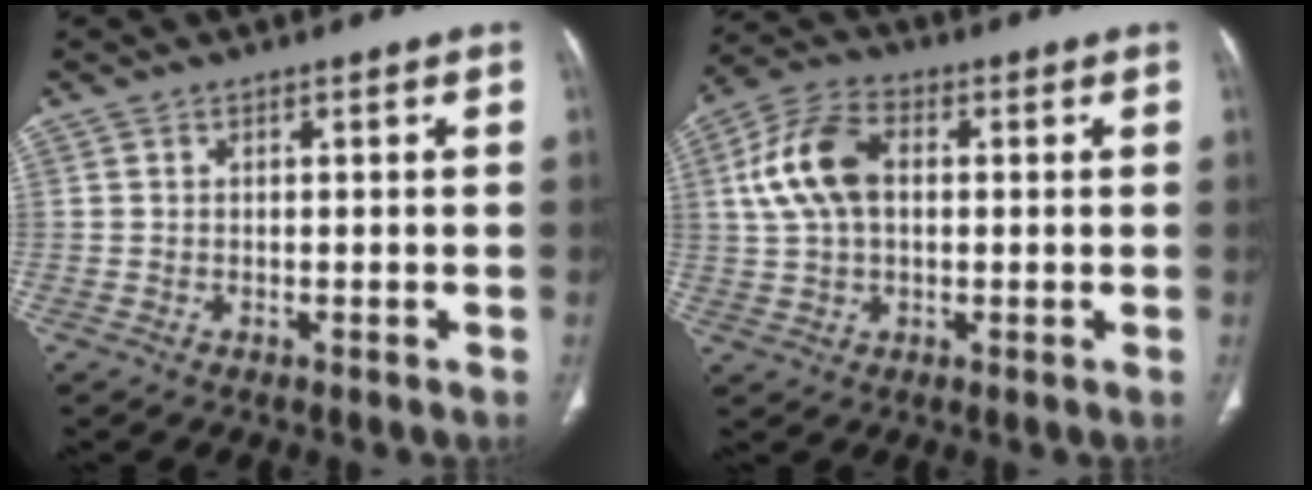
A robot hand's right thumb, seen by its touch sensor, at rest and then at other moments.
{"total": 11.1, "force": [1.7, 7.0, 8.4], "torque": [-0.170, 0.023, 0.029]}